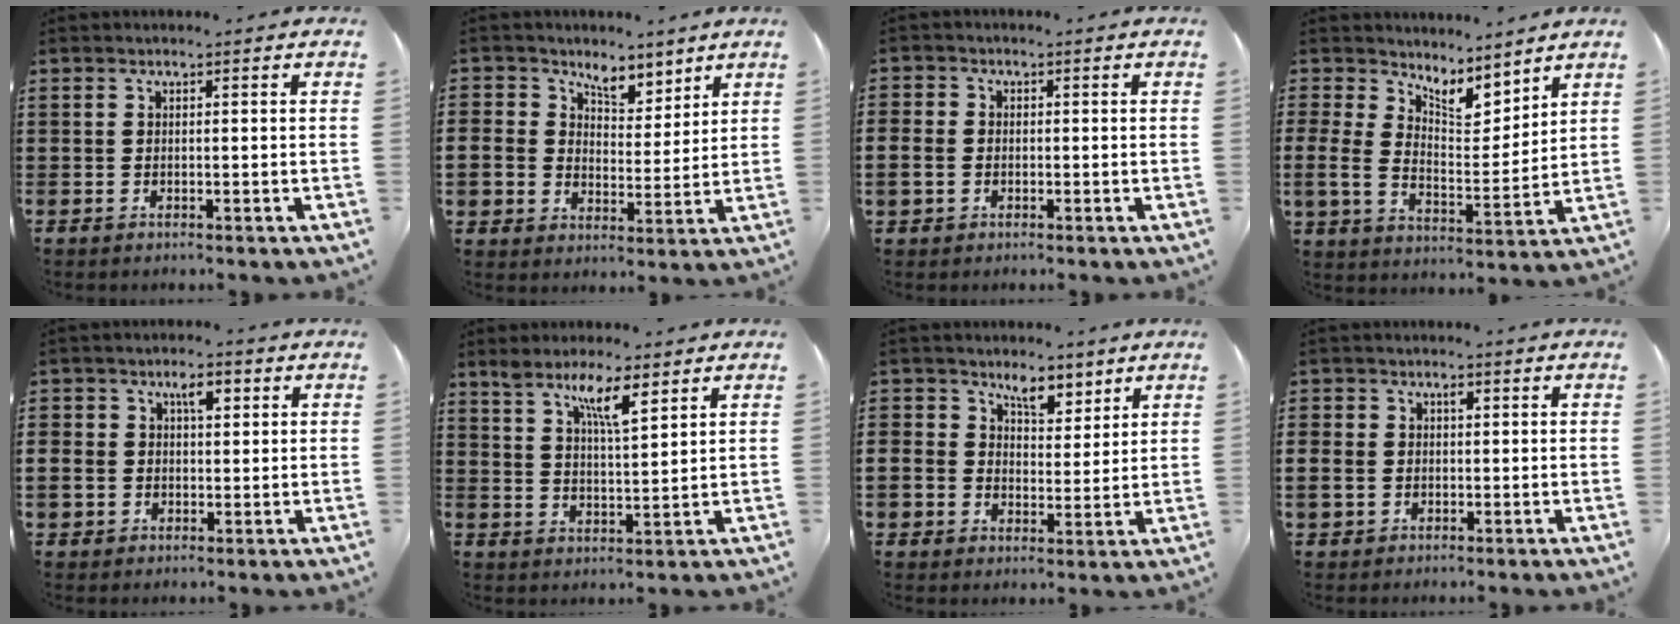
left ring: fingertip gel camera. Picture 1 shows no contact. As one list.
[{"total": 5.4, "force": [3.8, 3.7, -0.5], "torque": [-0.028, -0.018, 0.068]}, {"total": 2.6, "force": [-0.5, 2.4, 0.9], "torque": [-0.028, 0.006, -0.014]}, {"total": 6.2, "force": [5.2, 2.5, 2.4], "torque": [-0.063, -0.027, 0.091]}, {"total": 4.5, "force": [0.8, 3.9, 2.0], "torque": [-0.055, 0.016, 0.009]}, {"total": 6.5, "force": [4.3, 1.3, 4.8], "torque": [-0.096, -0.002, 0.071]}, {"total": 5.4, "force": [3.5, 4.1, 0.6], "torque": [-0.040, 0.003, 0.061]}, {"total": 3.4, "force": [-0.2, 3.1, 1.2], "torque": [-0.034, 0.012, -0.006]}]